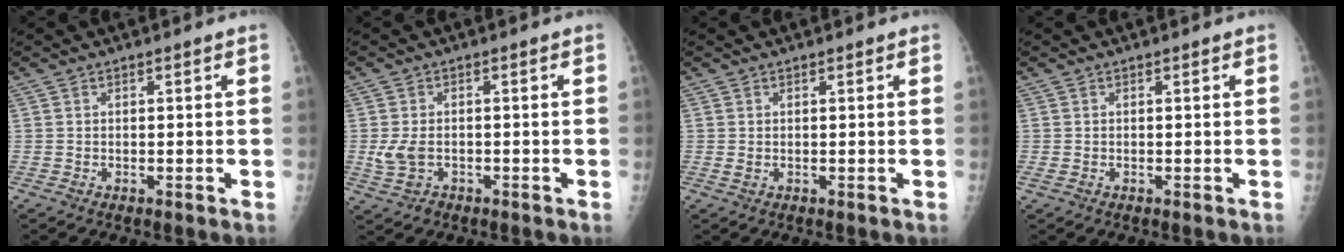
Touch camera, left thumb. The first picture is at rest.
{"total": 4.0, "force": [-0.9, 2.7, 2.8], "torque": [-0.063, 0.005, -0.013]}
{"total": 0.9, "force": [0.3, 0.7, 0.5], "torque": [-0.008, -0.001, 0.005]}
{"total": 0.8, "force": [-0.2, 0.6, 0.5], "torque": [-0.010, -0.001, -0.001]}